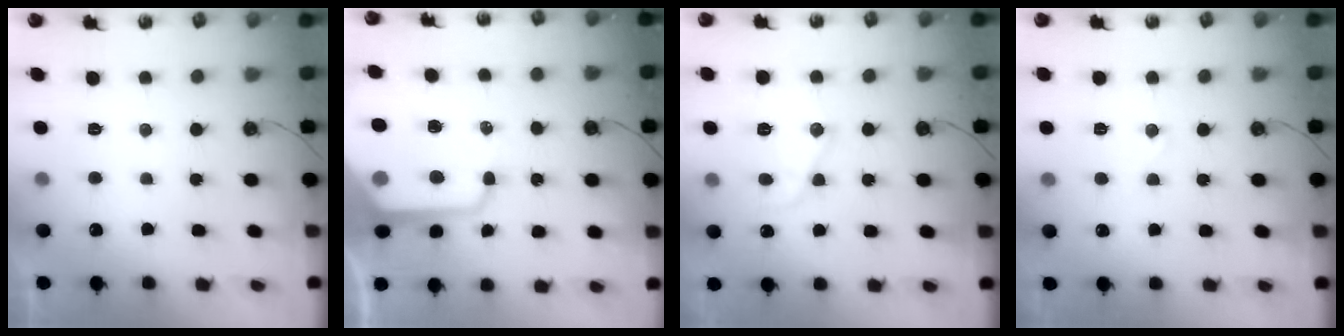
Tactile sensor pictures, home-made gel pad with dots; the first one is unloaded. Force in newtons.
{"total": 16.1, "press": 16.1, "slide": 1.4}
{"total": 12.0, "press": 11.9, "slide": 0.7}
{"total": 6.5, "press": 6.5, "slide": 0.8}